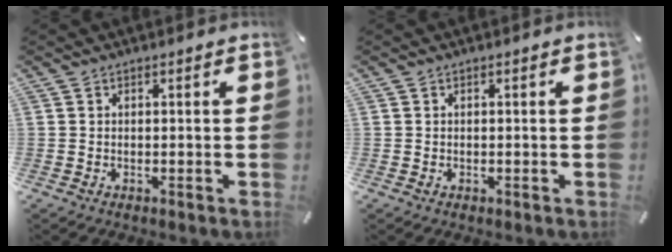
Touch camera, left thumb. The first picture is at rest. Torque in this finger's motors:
{"motor_torque": [0.05, -0.05, 0.01, 0.03, -0.01]}